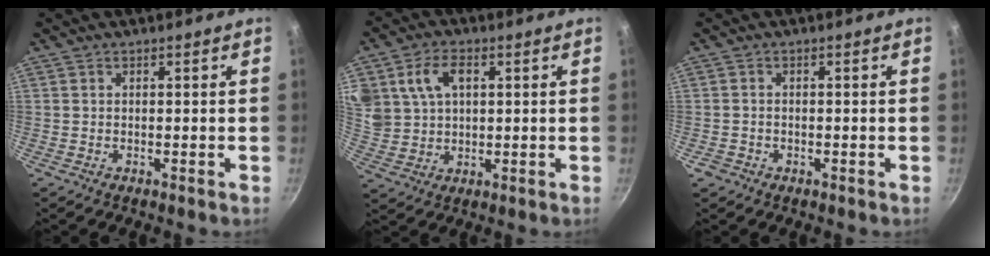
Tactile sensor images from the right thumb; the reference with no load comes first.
{"total": 12.3, "force": [4.1, 9.0, 7.4], "torque": [-0.141, 0.002, 0.084]}
{"total": 1.7, "force": [-0.9, 1.3, 0.6], "torque": [-0.013, 0.003, -0.014]}